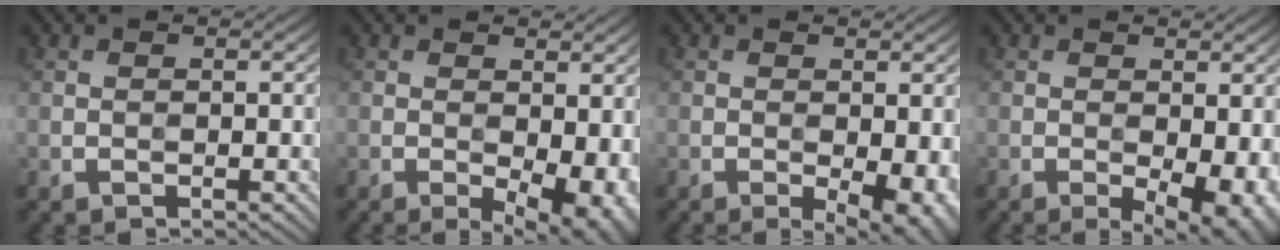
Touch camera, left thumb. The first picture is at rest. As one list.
[{"total": 7.4, "force": [-1.5, 3.3, 6.4], "torque": [-0.090, -0.010, -0.015]}, {"total": 4.9, "force": [-1.3, 1.7, 4.4], "torque": [-0.061, -0.011, -0.015]}, {"total": 6.3, "force": [-1.6, 2.5, 5.6], "torque": [-0.082, -0.013, -0.015]}]